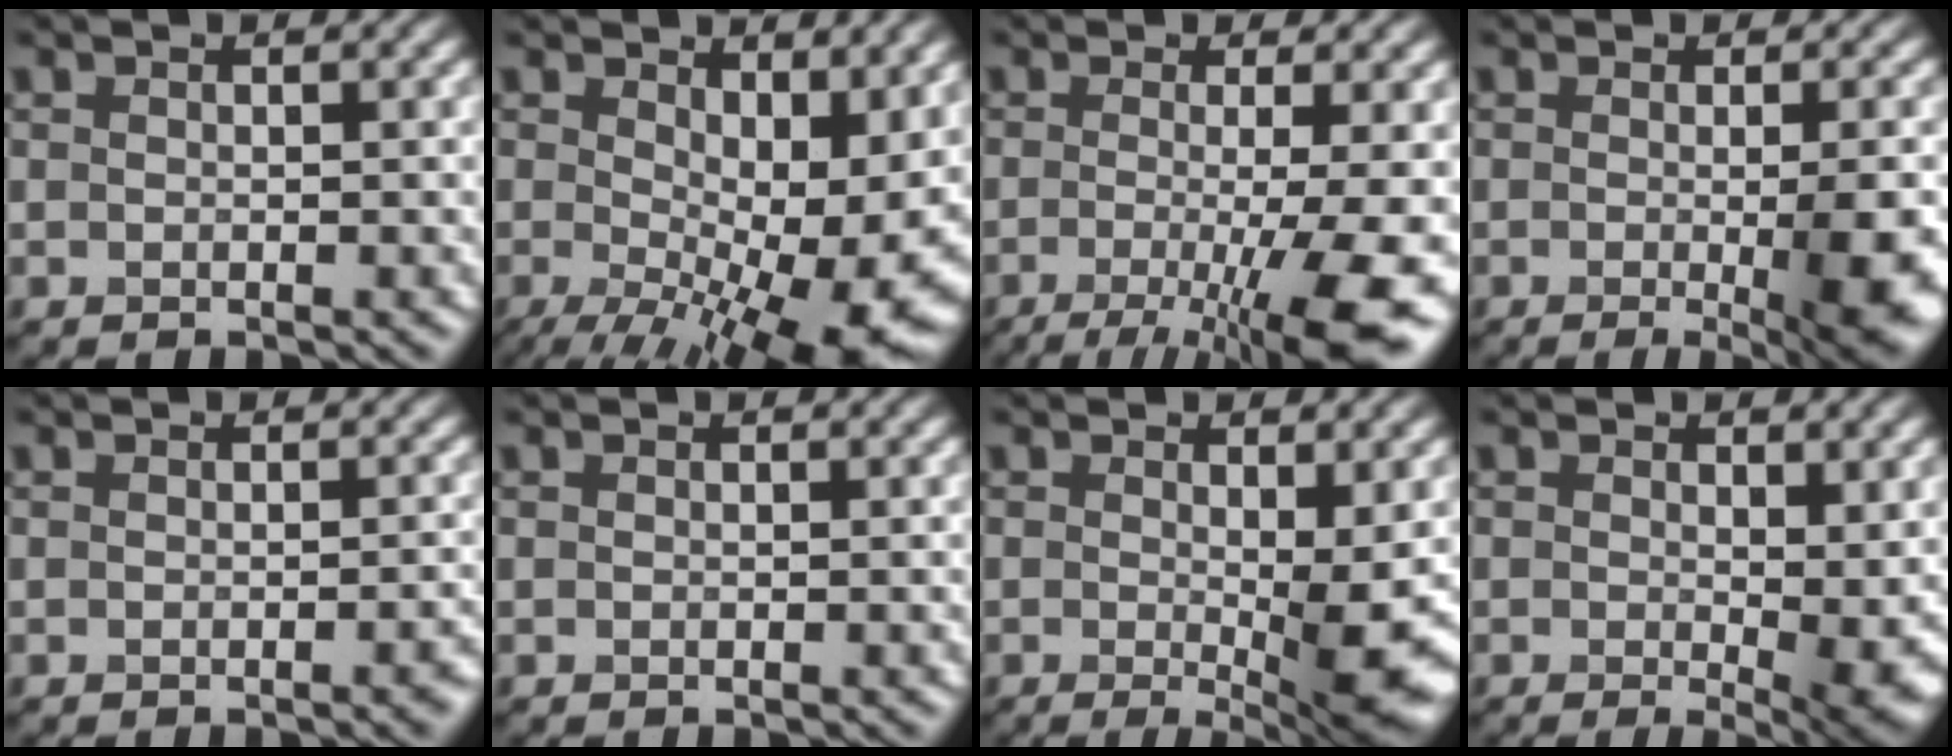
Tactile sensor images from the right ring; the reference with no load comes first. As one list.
[{"total": 14.2, "force": [-1.6, 6.8, 12.4], "torque": [-0.185, -0.025, -0.006]}, {"total": 10.2, "force": [-2.6, 2.8, 9.5], "torque": [-0.127, -0.021, -0.033]}, {"total": 7.3, "force": [-1.1, 2.0, 6.9], "torque": [-0.079, -0.014, -0.010]}, {"total": 1.0, "force": [-0.5, 0.2, 0.8], "torque": [-0.010, -0.001, -0.007]}, {"total": 0.0}, {"total": 6.0, "force": [-0.5, 1.1, 5.8], "torque": [-0.086, -0.018, -0.005]}, {"total": 4.1, "force": [0.1, 1.0, 3.9], "torque": [-0.053, -0.015, 0.004]}]